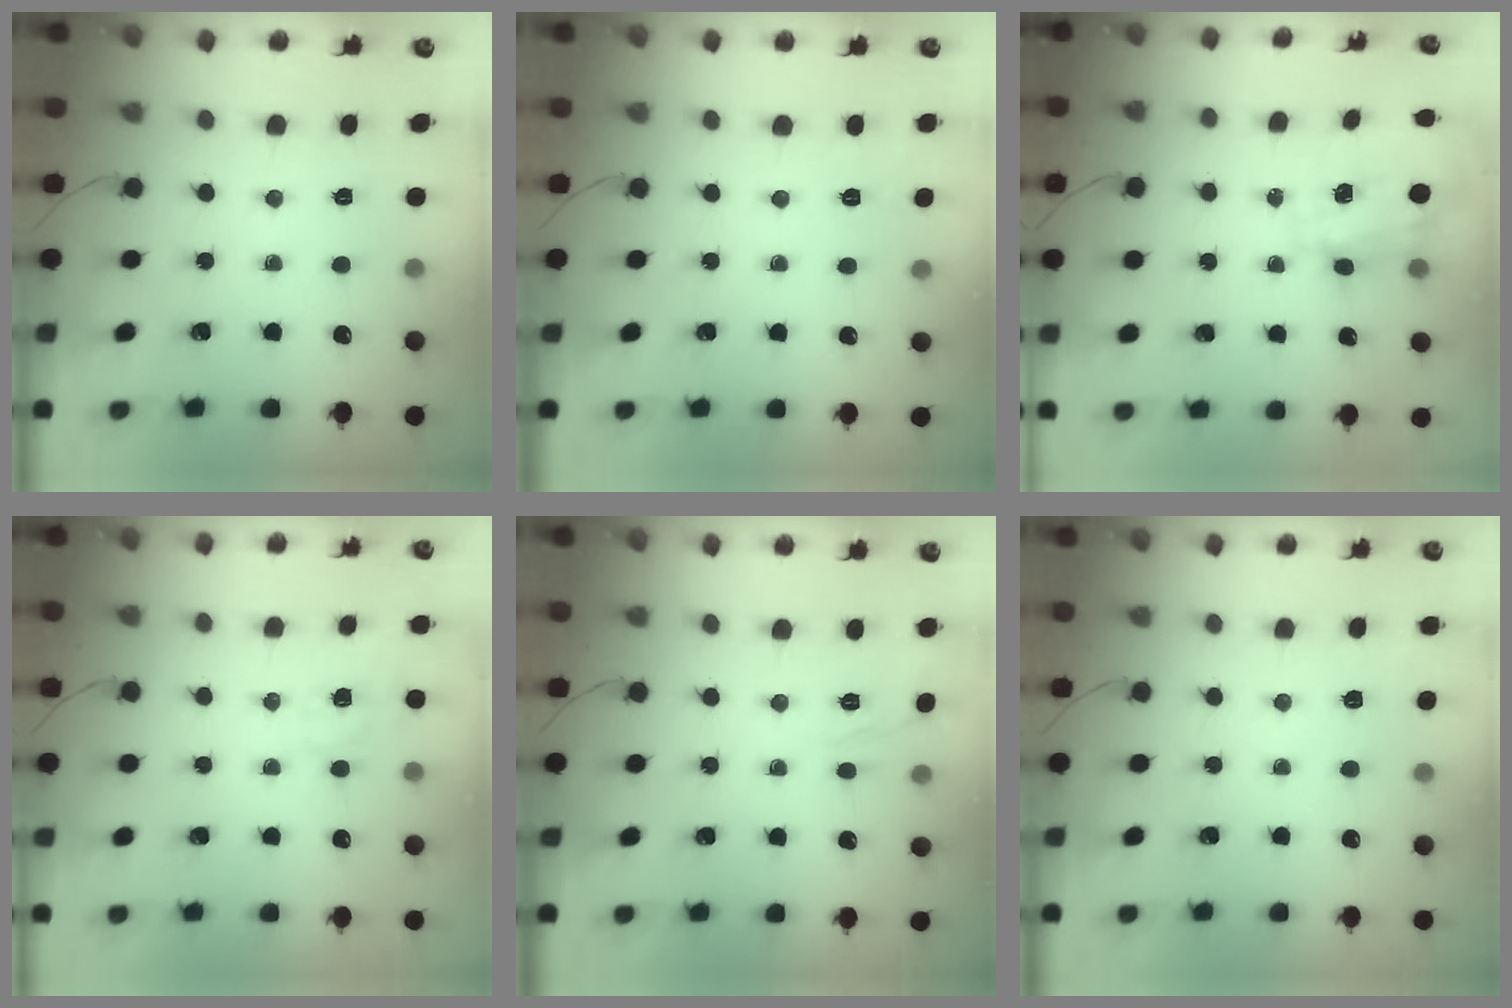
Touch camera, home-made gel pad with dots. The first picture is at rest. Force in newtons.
{"total": 2.8, "press": 2.3, "slide": 1.7}
{"total": 3.4, "press": 3.2, "slide": 1.0}
{"total": 4.9, "press": 4.5, "slide": 1.9}
{"total": 3.9, "press": 3.6, "slide": 1.4}
{"total": 7.9, "press": 7.7, "slide": 1.7}